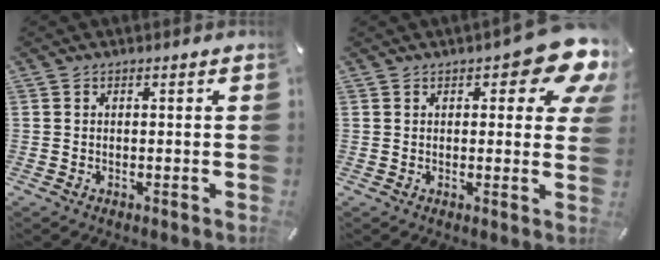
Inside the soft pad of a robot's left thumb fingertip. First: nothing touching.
{"total": 10.9, "force": [5.8, 4.4, 8.1], "torque": [-0.091, -0.037, 0.094]}